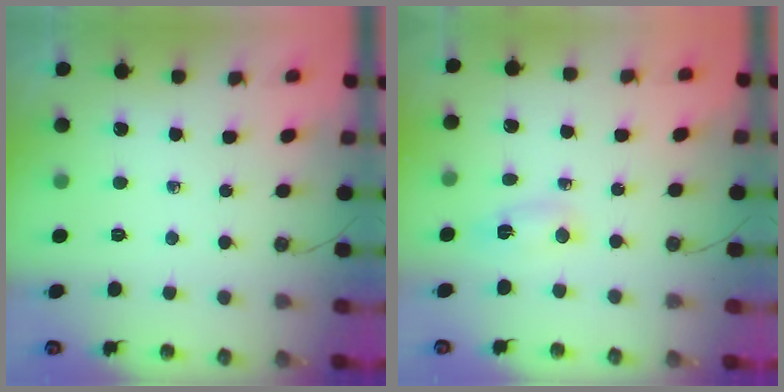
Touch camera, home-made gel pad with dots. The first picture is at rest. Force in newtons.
{"total": 2.8, "press": 2.5, "slide": 1.4}